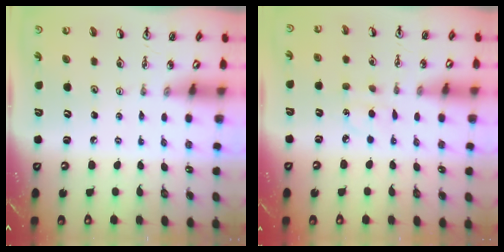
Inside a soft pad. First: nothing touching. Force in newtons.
{"total": 4.2, "press": 4.2, "slide": 0.6}